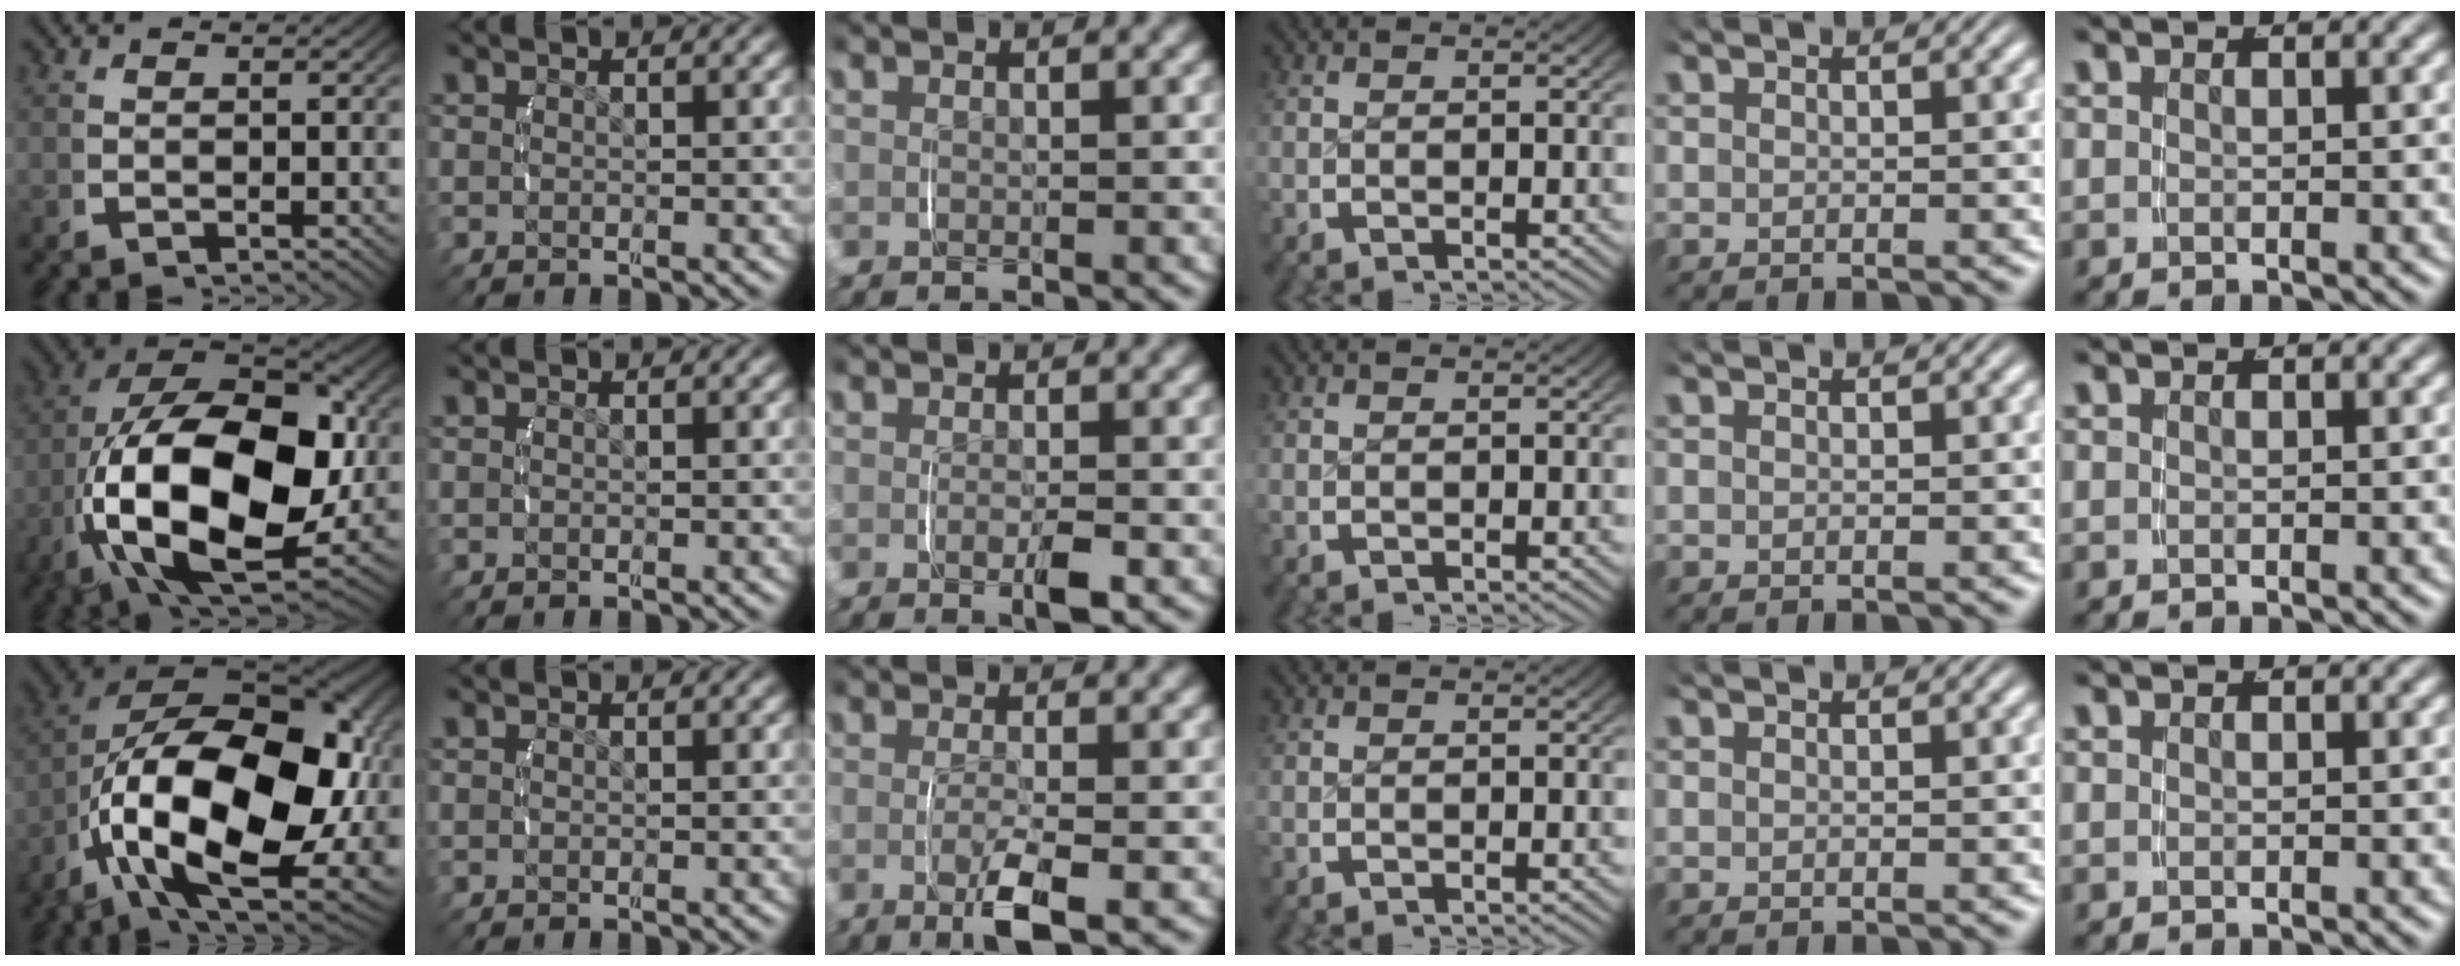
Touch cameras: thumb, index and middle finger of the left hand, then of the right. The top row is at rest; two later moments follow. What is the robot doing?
{"motion": "lift_and_place", "object": "phone"}